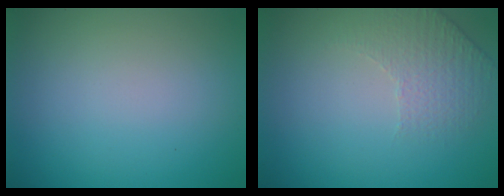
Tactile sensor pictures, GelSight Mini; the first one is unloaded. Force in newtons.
{"total": 1.7, "press": 1.3, "slide": 1.1}